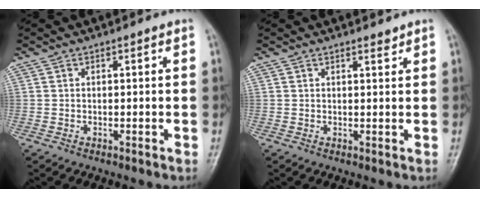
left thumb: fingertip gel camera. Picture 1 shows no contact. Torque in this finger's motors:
{"motor_torque": [-0.27, -0.07, -0.24, -0.21, 0.03]}